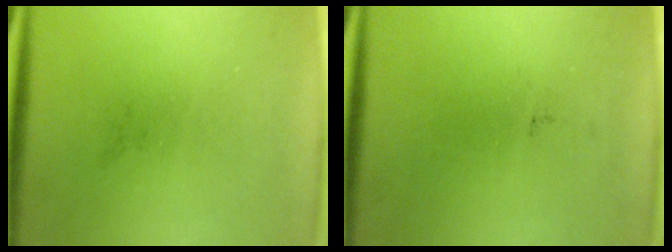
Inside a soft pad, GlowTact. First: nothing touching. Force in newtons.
{"total": 0.0}